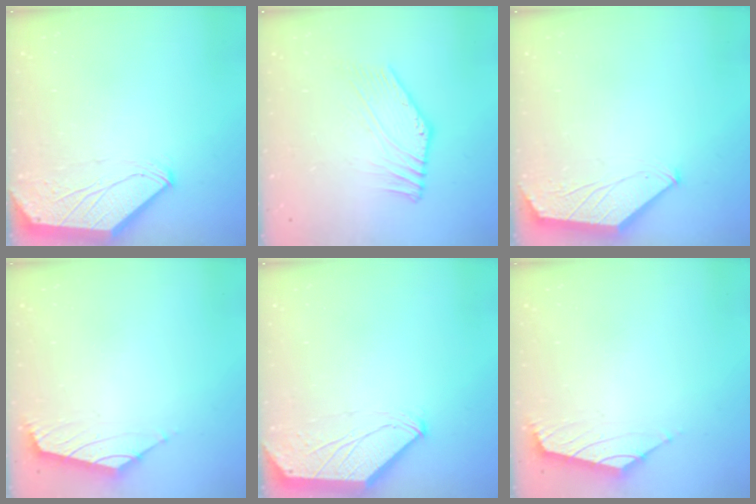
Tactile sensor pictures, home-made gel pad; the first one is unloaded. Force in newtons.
{"total": 0.6, "press": 0.2, "slide": 0.6}
{"total": 1.6, "press": 1.6, "slide": 0.3}
{"total": 1.8, "press": 1.6, "slide": 0.7}
{"total": 0.0}
{"total": 1.8, "press": 1.6, "slide": 0.7}